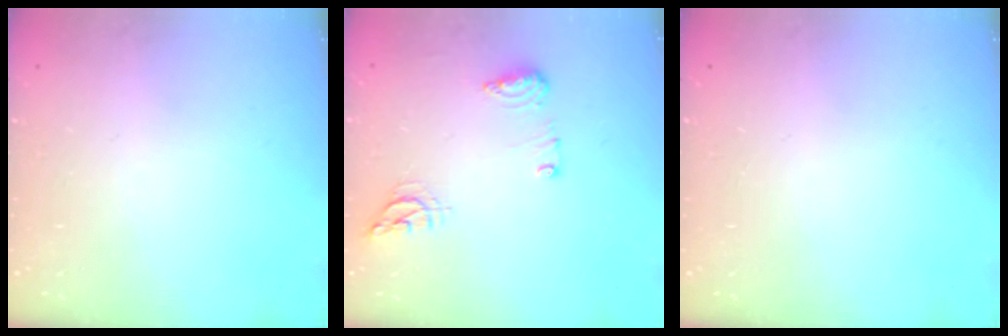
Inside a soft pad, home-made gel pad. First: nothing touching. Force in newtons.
{"total": 11.7, "press": 10.0, "slide": 6.1}
{"total": 0.0}